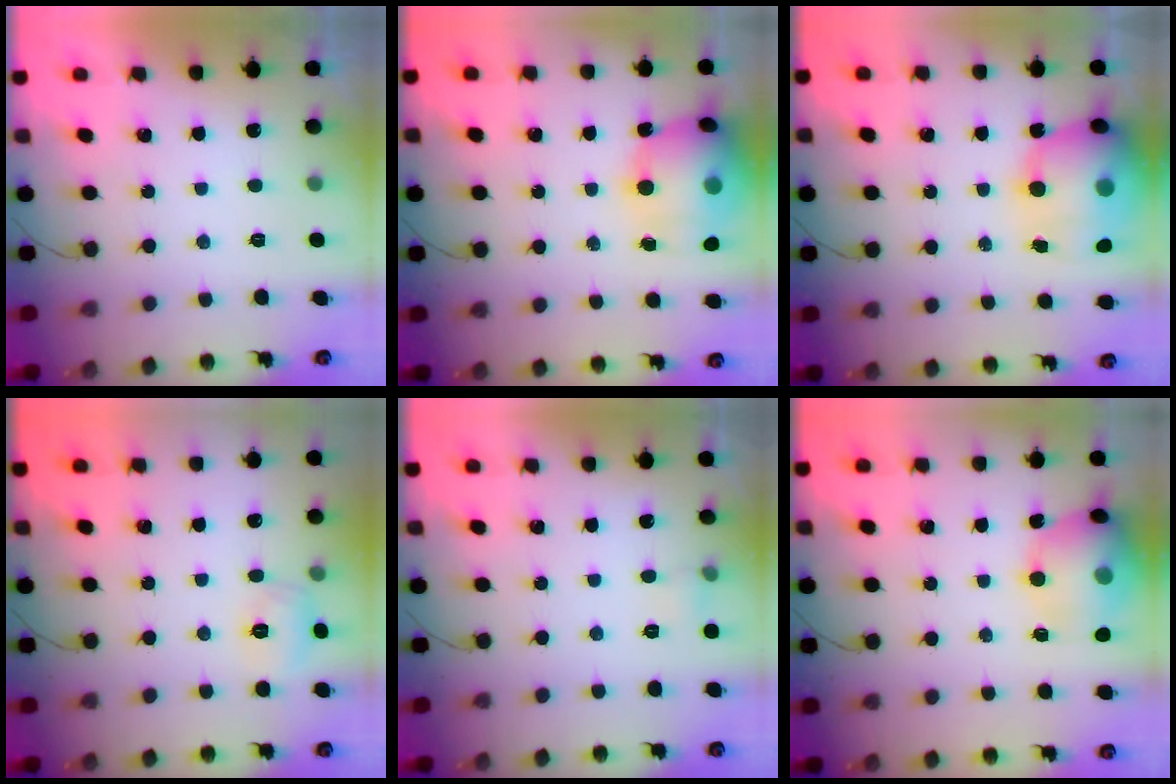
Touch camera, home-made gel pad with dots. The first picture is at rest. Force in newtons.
{"total": 17.7, "press": 17.3, "slide": 3.8}
{"total": 20.7, "press": 20.1, "slide": 5.1}
{"total": 6.0, "press": 5.8, "slide": 1.6}
{"total": 3.3, "press": 3.0, "slide": 1.3}
{"total": 14.8, "press": 14.7, "slide": 2.1}